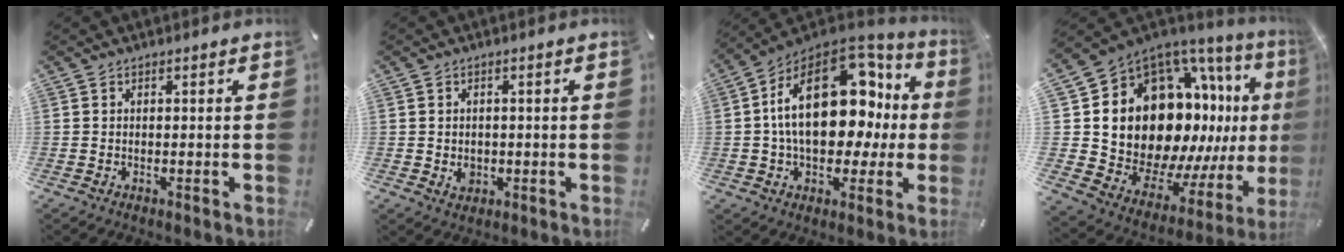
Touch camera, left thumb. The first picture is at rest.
{"total": 2.8, "force": [-0.4, 2.3, 1.4], "torque": [-0.018, -0.001, -0.007]}
{"total": 25.9, "force": [4.9, 15.8, 19.9], "torque": [-0.328, -0.020, 0.092]}
{"total": 19.0, "force": [4.2, 14.5, 11.5], "torque": [-0.216, -0.094, 0.113]}